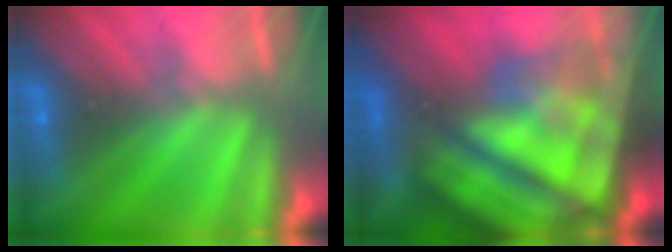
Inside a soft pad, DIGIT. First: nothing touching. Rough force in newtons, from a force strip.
{"total": 9.1}